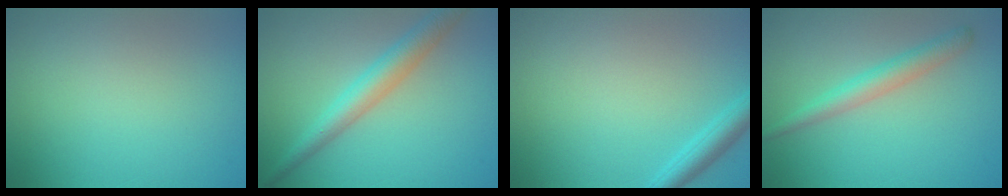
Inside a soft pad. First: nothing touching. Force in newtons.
{"total": 3.9, "press": 3.9, "slide": 0.1}
{"total": 2.3, "press": 2.3, "slide": 0.1}
{"total": 2.8, "press": 2.8, "slide": 0.0}